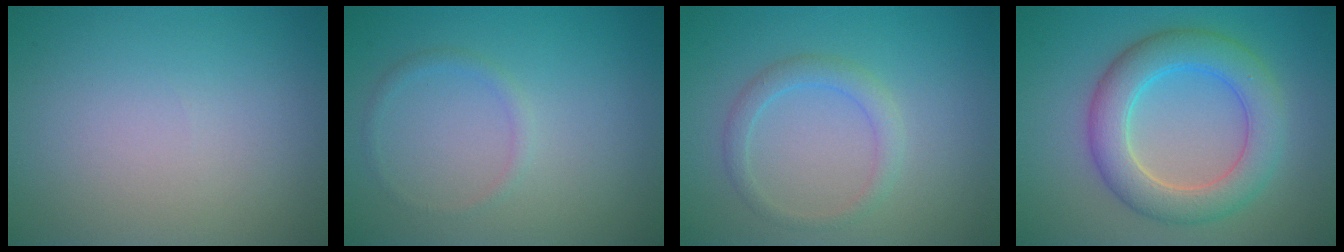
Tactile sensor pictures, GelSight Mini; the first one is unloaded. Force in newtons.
{"total": 0.9, "press": 0.9, "slide": 0.1}
{"total": 2.0, "press": 2.0, "slide": 0.1}
{"total": 6.1, "press": 6.1, "slide": 0.2}